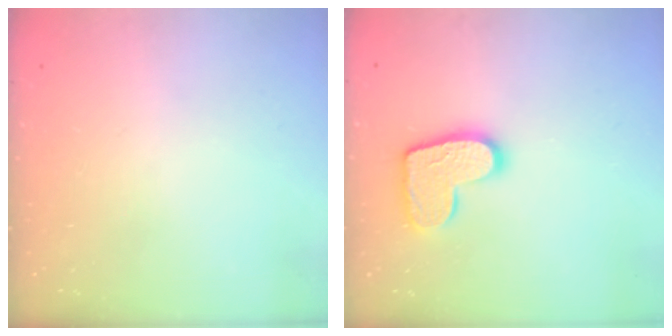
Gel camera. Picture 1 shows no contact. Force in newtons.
{"total": 12.8, "press": 12.8, "slide": 0.8}